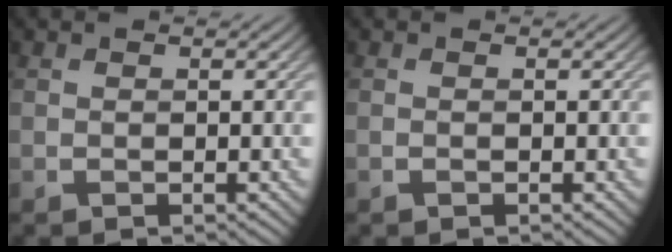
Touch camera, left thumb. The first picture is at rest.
{"total": 0.0}